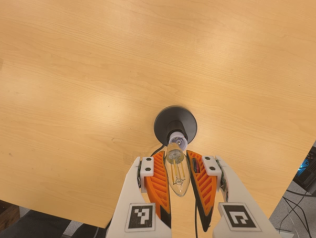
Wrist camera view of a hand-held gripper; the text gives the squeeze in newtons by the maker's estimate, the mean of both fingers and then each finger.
{"total": 20.0, "left": 21.6, "right": 18.3}